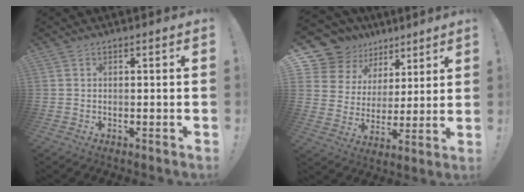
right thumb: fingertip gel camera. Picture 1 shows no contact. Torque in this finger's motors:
{"motor_torque": [0.52, 2.03, -0.22, 0.54, 0.15]}